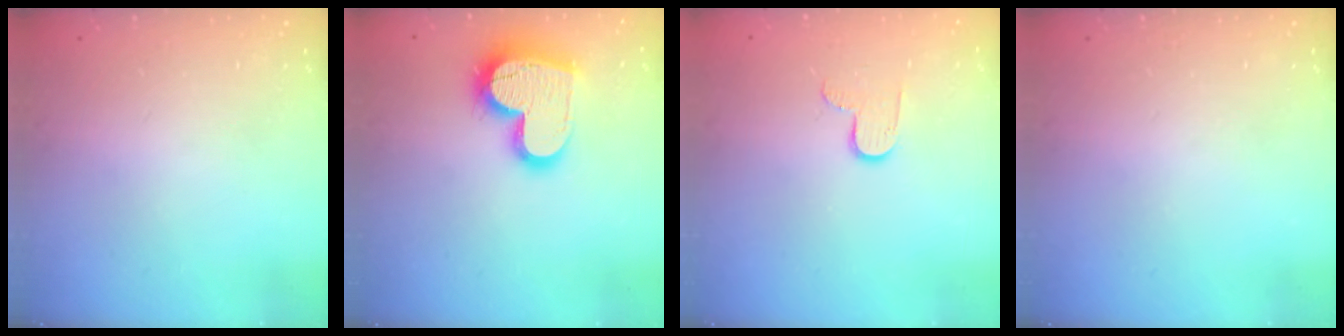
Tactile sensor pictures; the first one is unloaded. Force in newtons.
{"total": 18.2, "press": 18.1, "slide": 1.5}
{"total": 6.5, "press": 6.4, "slide": 0.6}
{"total": 0.0}